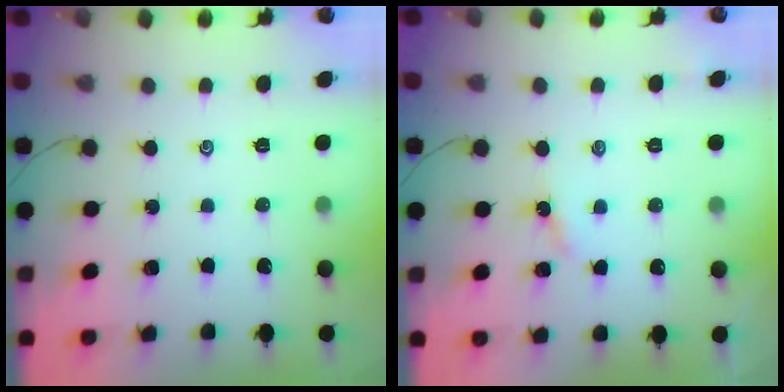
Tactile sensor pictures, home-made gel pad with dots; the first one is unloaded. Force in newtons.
{"total": 3.2, "press": 3.1, "slide": 0.4}